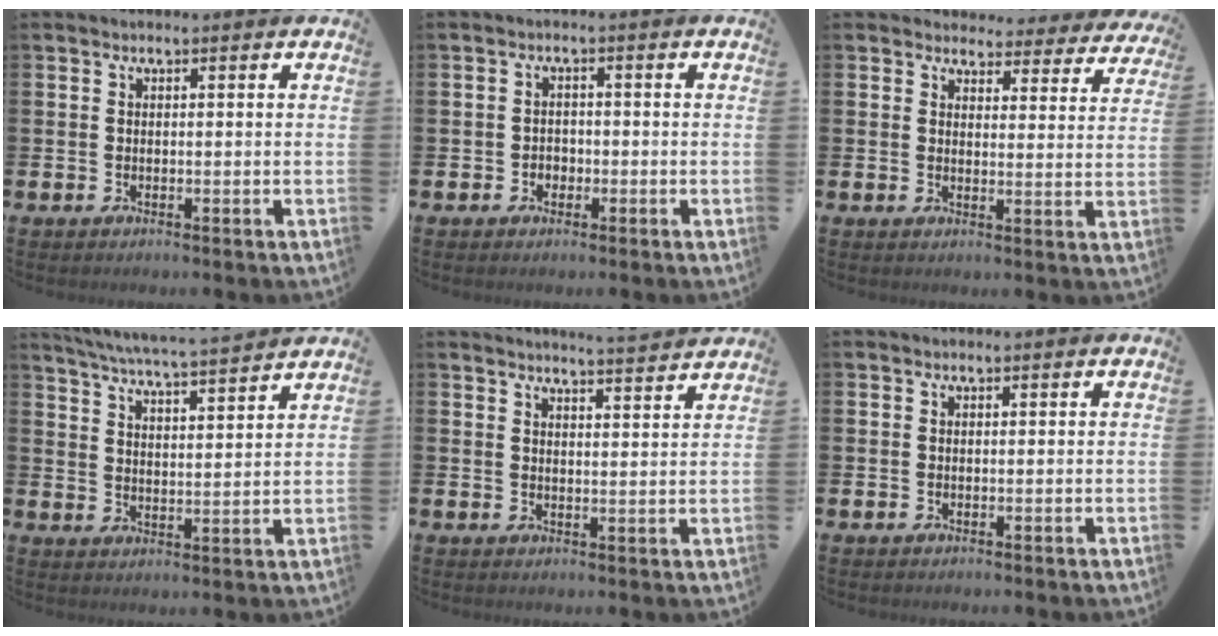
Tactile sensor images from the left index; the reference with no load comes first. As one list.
[{"total": 1.7, "force": [-0.7, 1.5, 0.4], "torque": [-0.009, 0.002, -0.019]}, {"total": 3.5, "force": [3.2, 1.2, 0.1], "torque": [-0.009, -0.028, 0.053]}, {"total": 6.0, "force": [5.8, -0.5, 1.4], "torque": [-0.052, -0.042, 0.101]}, {"total": 4.0, "force": [3.9, -0.7, 0.2], "torque": [-0.003, -0.031, 0.068]}, {"total": 0.0}]